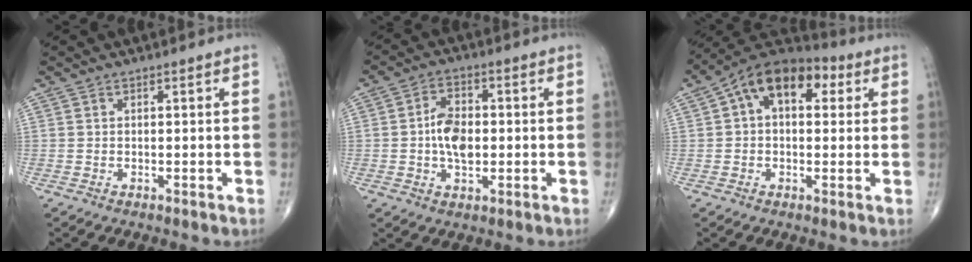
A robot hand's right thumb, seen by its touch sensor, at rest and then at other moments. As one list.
[{"total": 7.6, "force": [-0.3, 4.6, 6.0], "torque": [-0.096, 0.007, -0.010]}, {"total": 13.6, "force": [3.8, 8.2, 10.2], "torque": [-0.135, 0.035, 0.050]}]